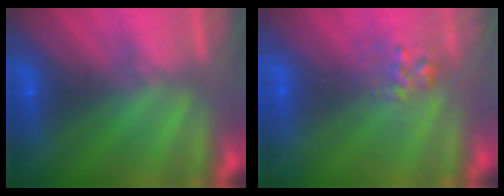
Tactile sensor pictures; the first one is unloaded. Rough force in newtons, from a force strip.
{"total": 2.9}